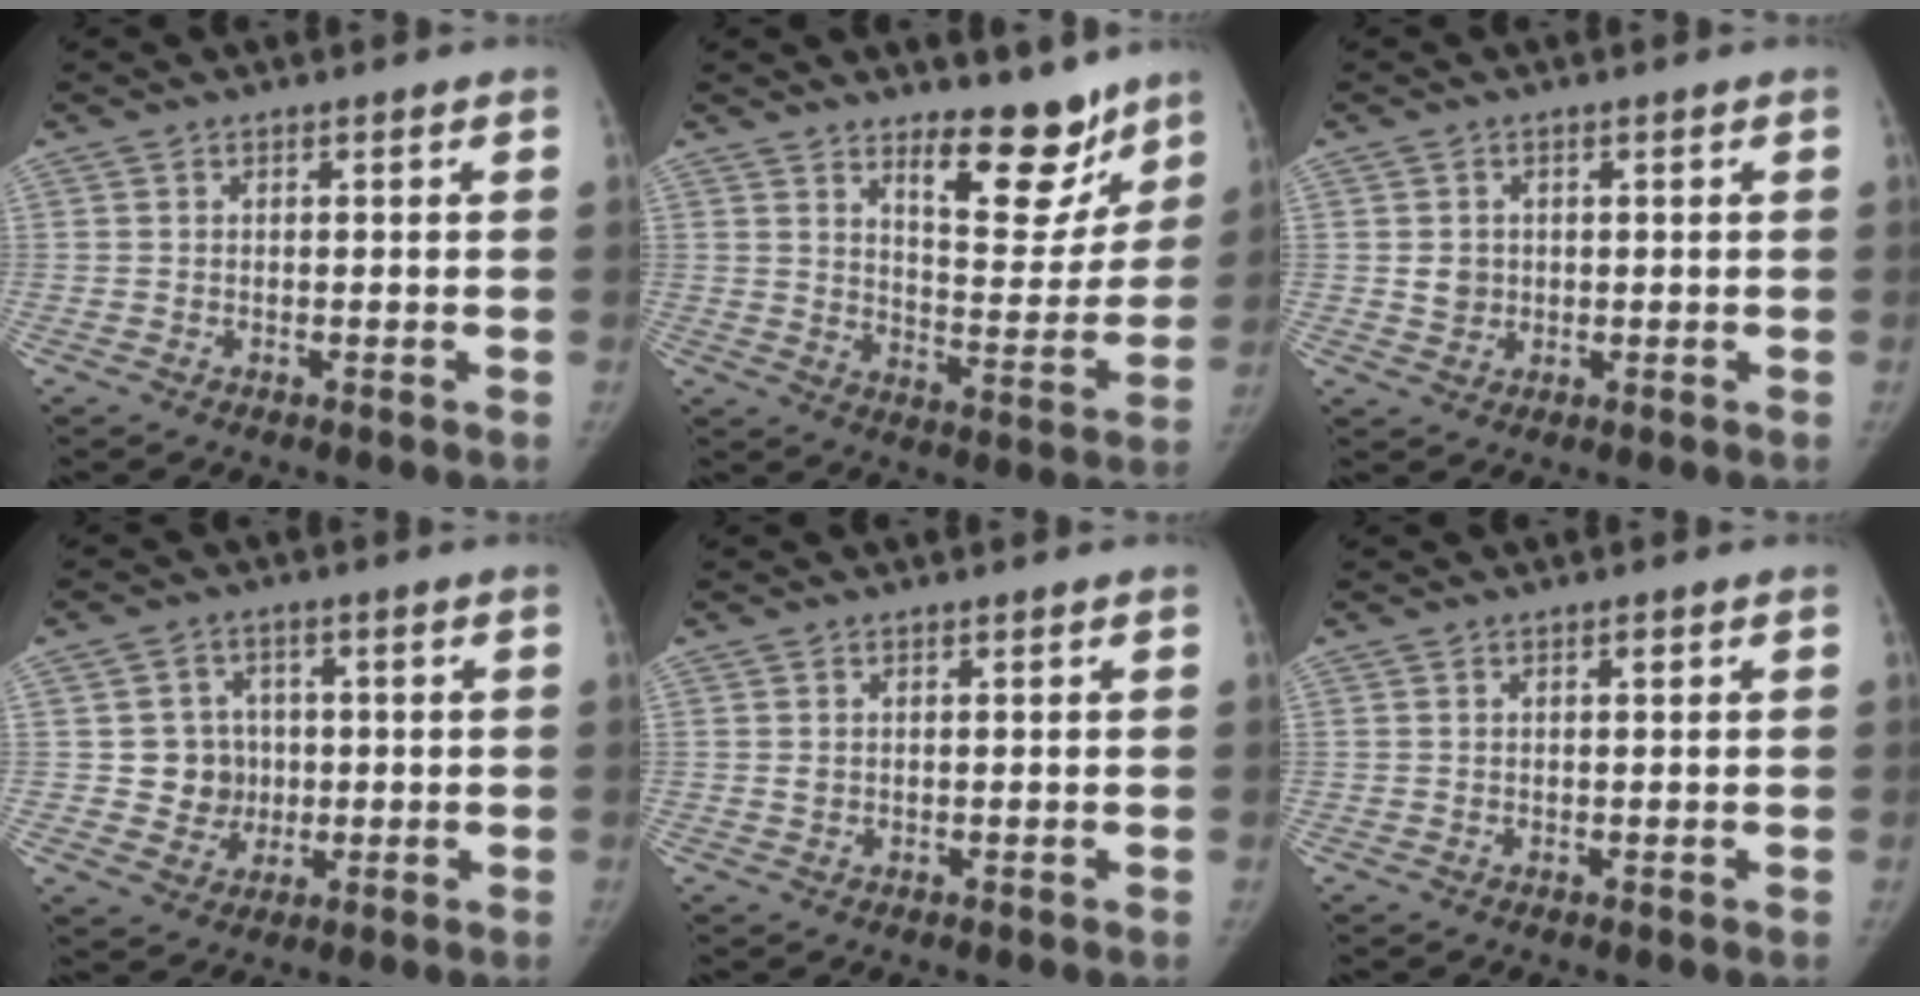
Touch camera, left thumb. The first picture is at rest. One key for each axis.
{"total": 13.2, "fx": 9.6, "fy": 5.0, "fz": 7.5, "tx": -0.057, "ty": -0.081, "tz": 0.151}
{"total": 2.9, "fx": 0.3, "fy": 2.6, "fz": 1.2, "tx": -0.007, "ty": 0.001, "tz": 0.009}
{"total": 7.0, "fx": 0.2, "fy": 6.8, "fz": 1.7, "tx": 0.010, "ty": 0.011, "tz": 0.007}
{"total": 0.7, "fx": 0.3, "fy": 0.5, "fz": 0.3, "tx": -0.001, "ty": 0.000, "tz": 0.005}
{"total": 0.7, "fx": 0.3, "fy": 0.2, "fz": 0.6, "tx": -0.008, "ty": 0.000, "tz": 0.005}